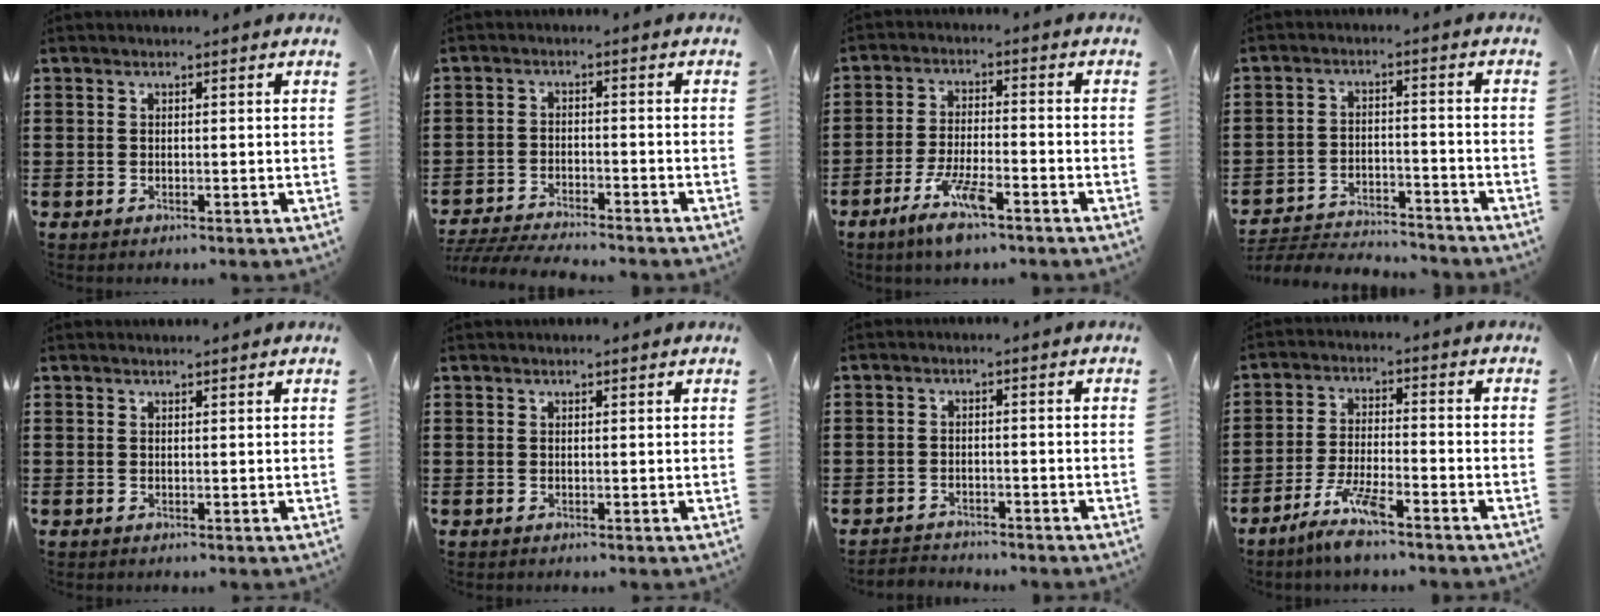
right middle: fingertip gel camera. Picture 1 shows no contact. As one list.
[{"total": 4.3, "force": [-4.2, 0.0, 1.0], "torque": [-0.032, -0.011, -0.087]}, {"total": 7.8, "force": [-4.6, 1.5, 6.1], "torque": [-0.128, -0.013, -0.085]}, {"total": 4.3, "force": [-4.2, 0.5, 0.7], "torque": [-0.023, 0.000, -0.090]}, {"total": 0.7, "force": [0.7, -0.2, 0.1], "torque": [-0.004, -0.003, 0.014]}, {"total": 0.5, "force": [0.5, -0.2, 0.1], "torque": [-0.003, -0.001, 0.010]}, {"total": 2.2, "force": [-2.1, 0.3, -0.3], "torque": [-0.003, -0.001, -0.048]}, {"total": 6.7, "force": [-4.9, 0.7, 4.6], "torque": [-0.100, -0.012, -0.092]}]